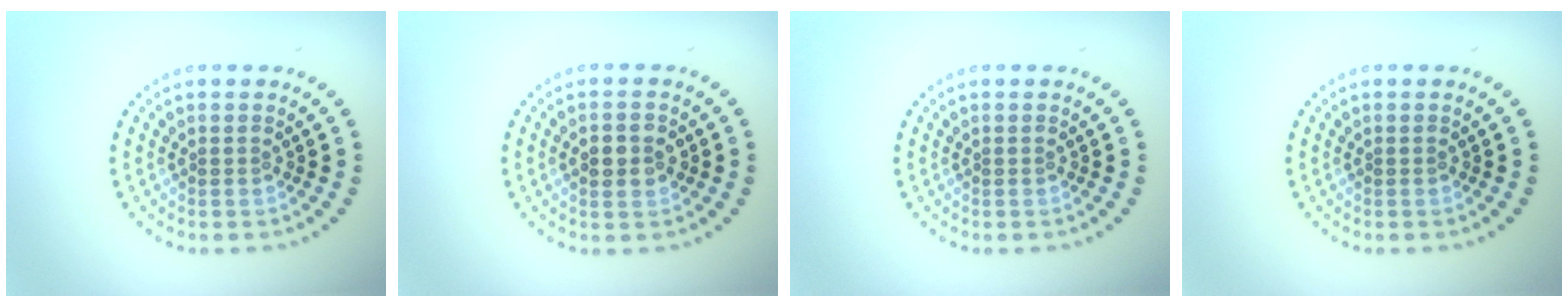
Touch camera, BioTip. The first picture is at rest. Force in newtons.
{"total": 2.4, "press": 2.4, "slide": 0.3}
{"total": 0.0}
{"total": 0.0}